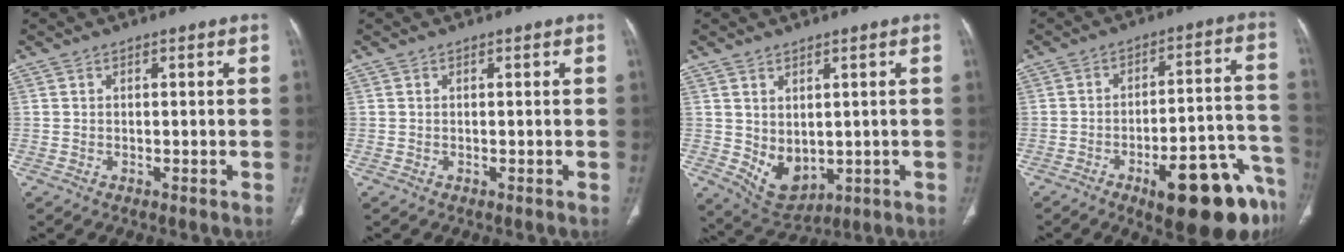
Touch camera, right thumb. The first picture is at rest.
{"total": 0.0}
{"total": 7.3, "force": [0.0, 5.1, 5.2], "torque": [-0.069, -0.010, 0.030]}
{"total": 19.6, "force": [-11.0, 5.4, 15.4], "torque": [-0.131, 0.076, -0.146]}